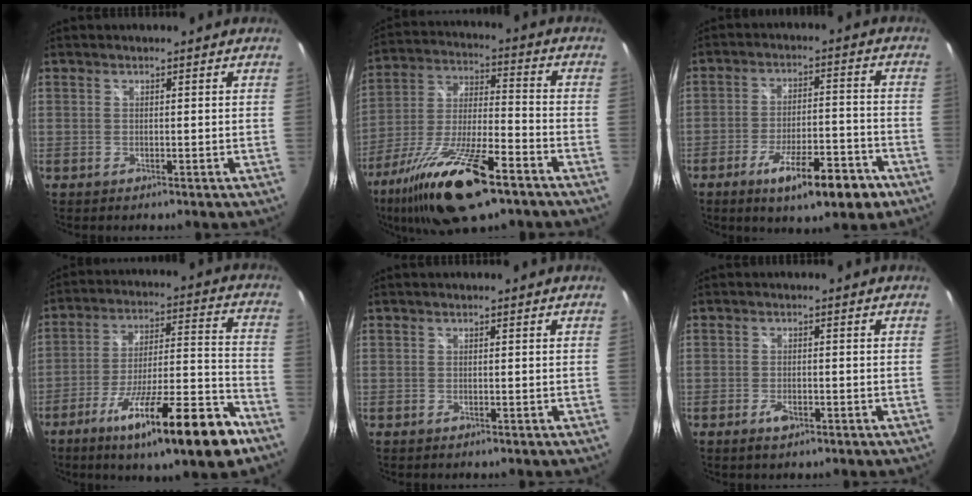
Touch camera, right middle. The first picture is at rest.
{"total": 21.4, "force": [-13.2, 5.9, 15.7], "torque": [-0.313, -0.044, -0.237]}
{"total": 12.7, "force": [-7.6, 3.3, 9.6], "torque": [-0.170, -0.011, -0.112]}
{"total": 21.3, "force": [-13.2, 2.7, 16.5], "torque": [-0.273, -0.041, -0.209]}
{"total": 0.0}
{"total": 2.5, "force": [-1.4, 1.2, 1.7], "torque": [-0.035, -0.005, -0.026]}